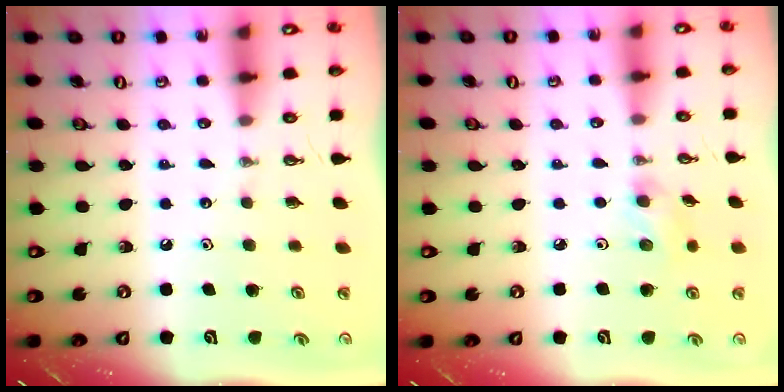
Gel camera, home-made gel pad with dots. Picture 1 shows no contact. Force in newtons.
{"total": 6.3, "press": 5.4, "slide": 3.3}